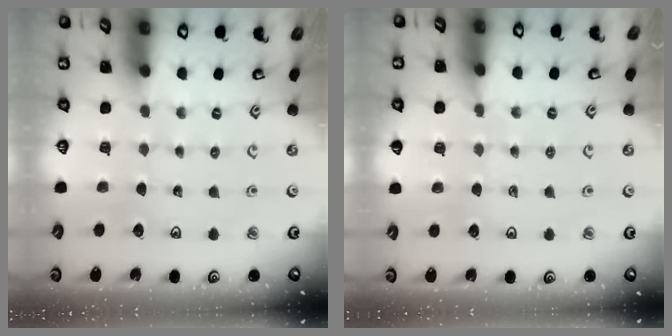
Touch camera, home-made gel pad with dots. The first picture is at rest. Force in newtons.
{"total": 3.2, "press": 3.2, "slide": 0.5}